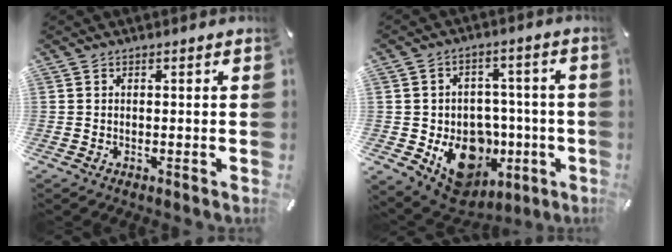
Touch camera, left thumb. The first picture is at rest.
{"total": 13.9, "force": [-4.3, 11.4, 6.7], "torque": [-0.074, 0.010, -0.056]}